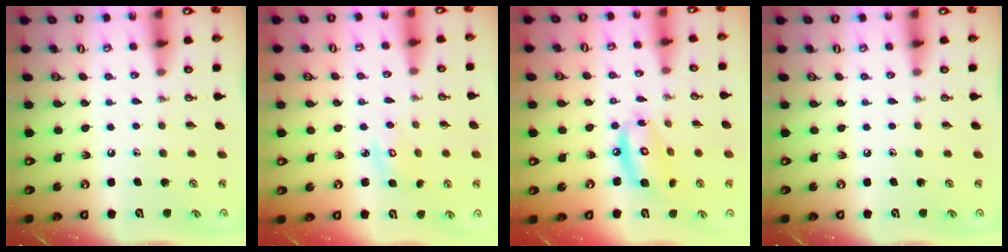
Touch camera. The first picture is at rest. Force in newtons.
{"total": 3.0, "press": 3.0, "slide": 0.1}
{"total": 11.2, "press": 11.1, "slide": 1.2}
{"total": 0.0}